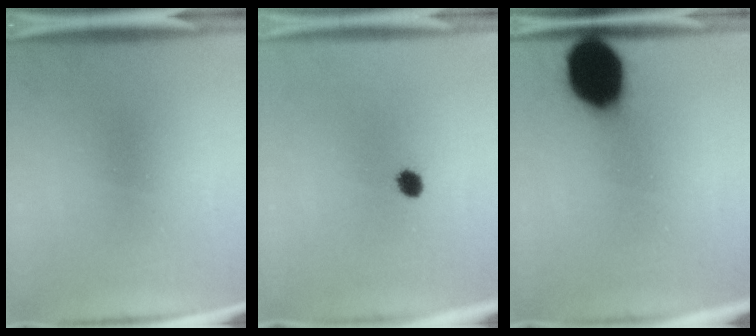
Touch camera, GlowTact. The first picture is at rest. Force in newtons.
{"total": 2.8}
{"total": 18.1}